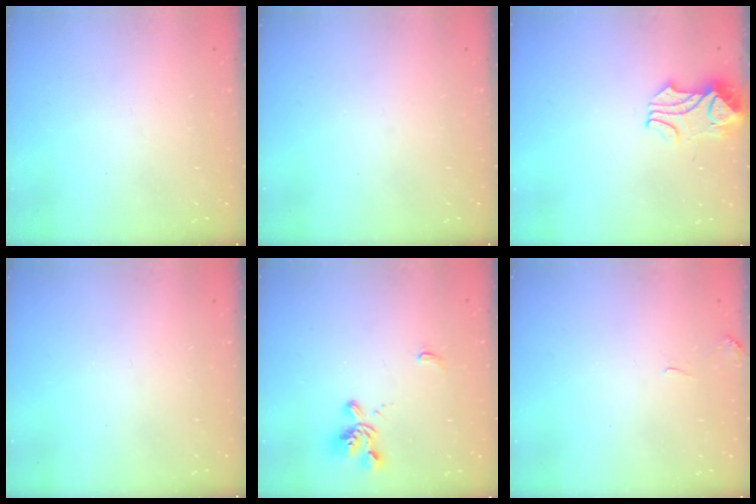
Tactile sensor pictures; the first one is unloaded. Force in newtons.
{"total": 0.0}
{"total": 3.2, "press": 3.1, "slide": 0.6}
{"total": 0.0}
{"total": 2.0, "press": 1.6, "slide": 1.2}
{"total": 2.0, "press": 2.0, "slide": 0.3}